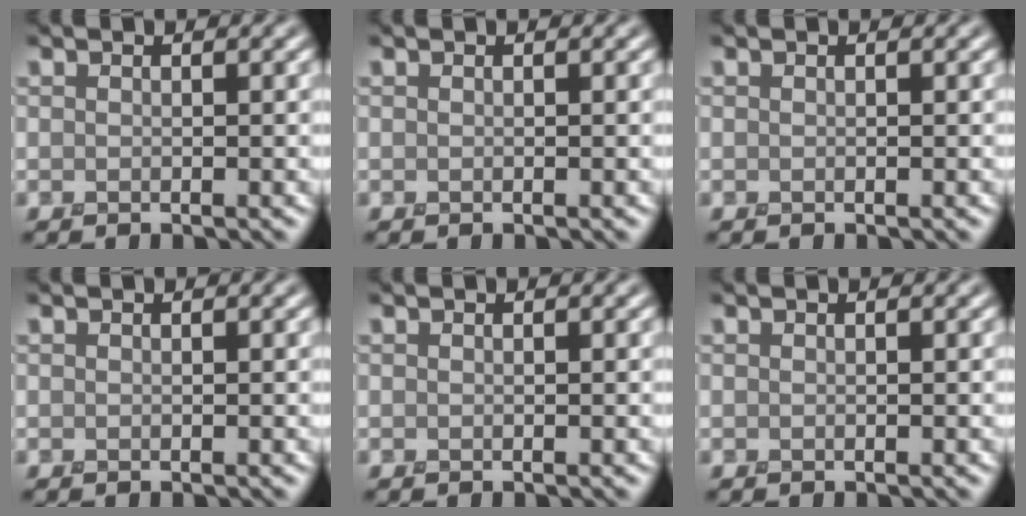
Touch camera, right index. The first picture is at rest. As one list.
[{"total": 0.0}, {"total": 0.0}, {"total": 0.0}, {"total": 0.0}, {"total": 0.0}]